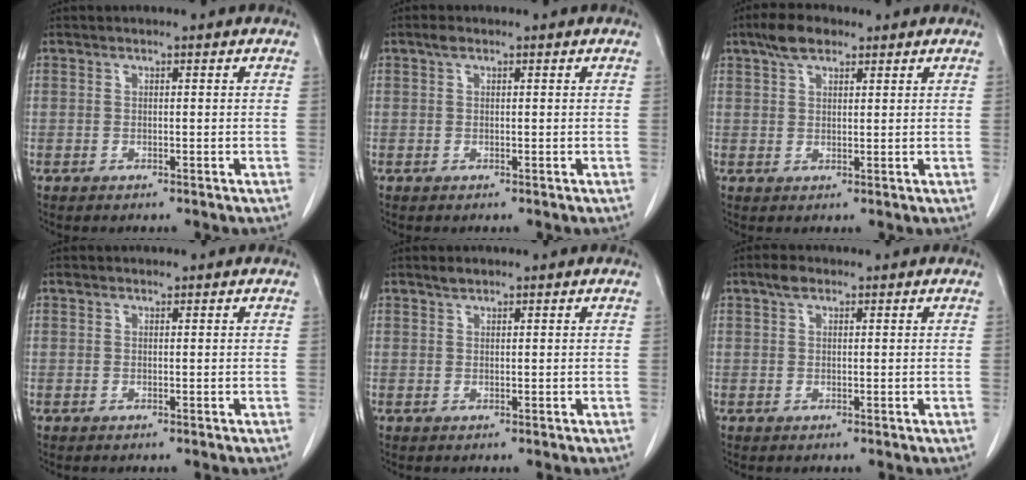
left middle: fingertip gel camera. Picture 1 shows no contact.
{"total": 0.9, "force": [0.6, 0.4, 0.6], "torque": [-0.013, 0.009, 0.009]}
{"total": 4.4, "force": [3.0, 1.8, 2.6], "torque": [-0.056, 0.012, 0.056]}
{"total": 0.6, "force": [0.5, 0.2, 0.2], "torque": [-0.009, 0.004, 0.011]}
{"total": 1.1, "force": [1.0, 0.3, 0.4], "torque": [-0.011, 0.002, 0.019]}
{"total": 1.7, "force": [1.2, 0.8, 1.0], "torque": [-0.022, 0.008, 0.020]}